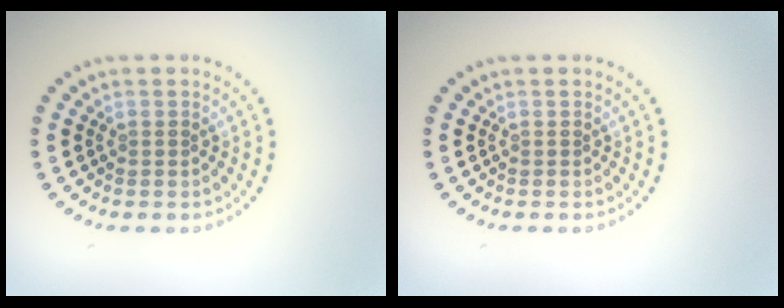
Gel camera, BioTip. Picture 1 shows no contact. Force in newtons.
{"total": 0.0}